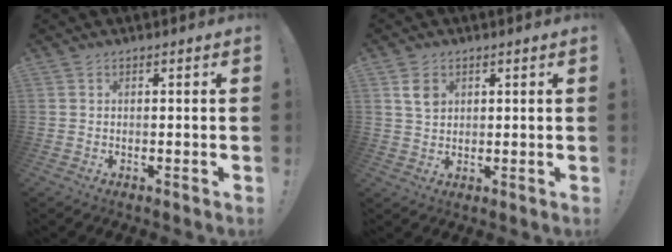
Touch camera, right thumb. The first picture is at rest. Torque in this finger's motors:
{"motor_torque": [0.58, 0.94, 0.31, -0.26, 0.02]}